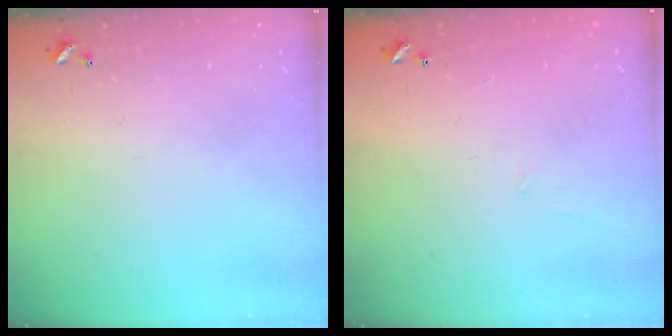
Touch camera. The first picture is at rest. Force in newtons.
{"total": 5.6, "press": 5.6, "slide": 0.4}